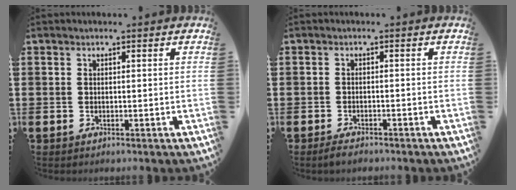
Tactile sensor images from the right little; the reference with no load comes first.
{"total": 1.3, "force": [-1.1, 0.3, 0.6], "torque": [-0.012, 0.000, -0.022]}